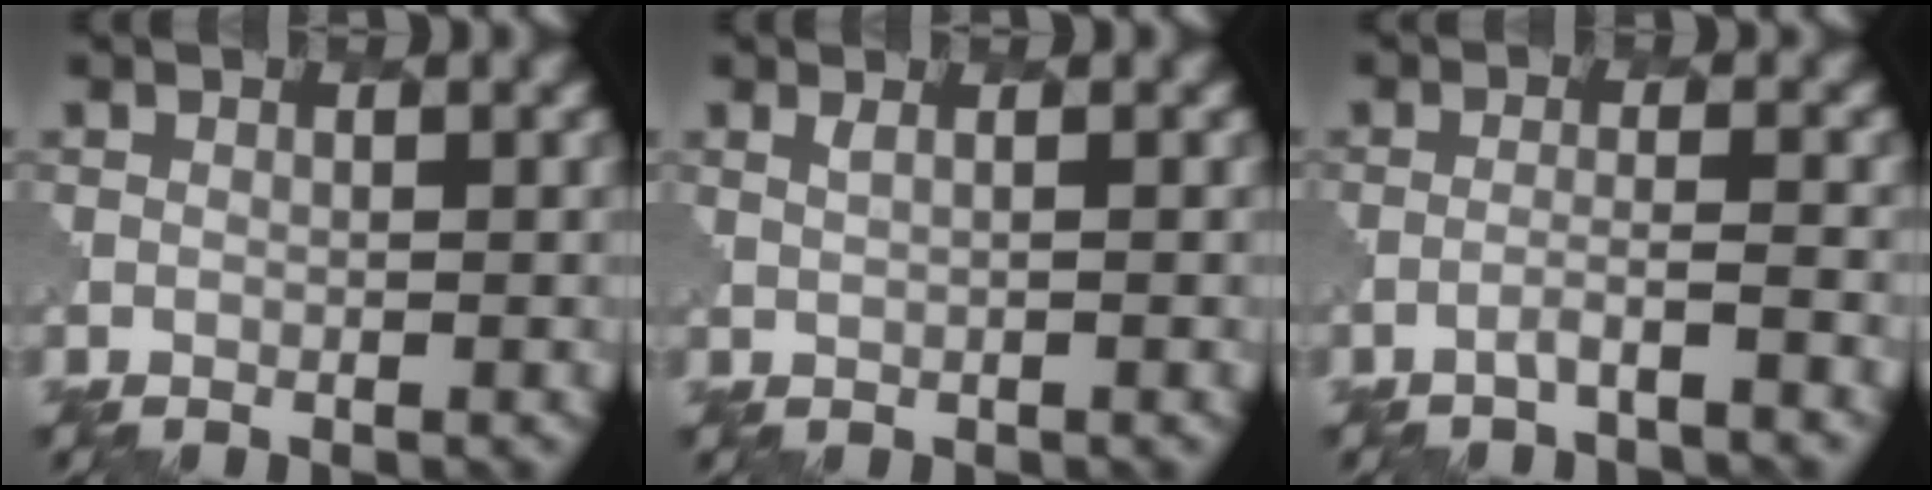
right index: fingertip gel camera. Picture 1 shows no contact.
{"total": 1.4, "force": [1.0, 0.5, 0.9], "torque": [-0.016, -0.002, 0.009]}
{"total": 1.7, "force": [-1.1, 0.1, 1.3], "torque": [-0.014, 0.011, -0.032]}